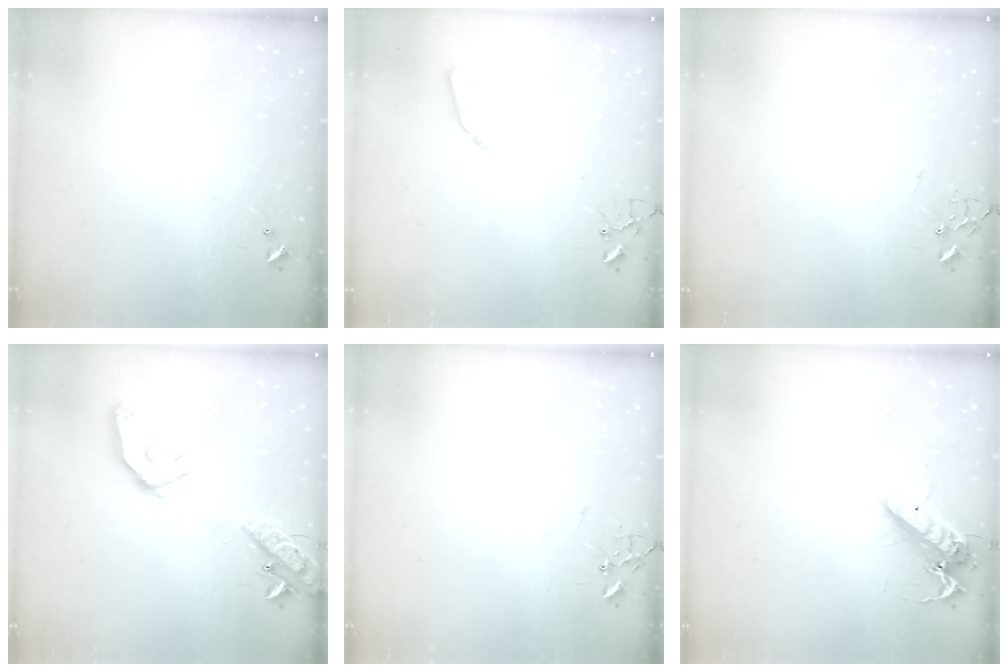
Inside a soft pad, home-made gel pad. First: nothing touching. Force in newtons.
{"total": 6.2, "press": 6.2, "slide": 0.9}
{"total": 0.0}
{"total": 17.4, "press": 17.1, "slide": 3.1}
{"total": 0.0}
{"total": 14.3, "press": 14.2, "slide": 1.9}